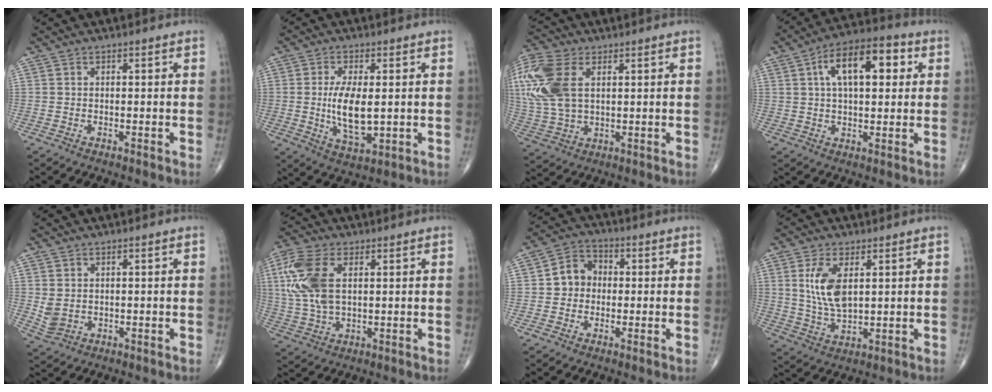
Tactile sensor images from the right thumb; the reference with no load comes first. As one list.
[{"total": 9.5, "force": [0.0, 4.1, 8.6], "torque": [-0.152, -0.022, 0.007]}, {"total": 18.0, "force": [5.0, 10.9, 13.5], "torque": [-0.343, 0.004, 0.098]}, {"total": 14.0, "force": [3.9, 6.7, 11.6], "torque": [-0.171, 0.020, 0.057]}, {"total": 3.4, "force": [0.4, 2.6, 2.2], "torque": [-0.041, -0.006, 0.019]}, {"total": 12.5, "force": [3.0, 6.8, 10.0], "torque": [-0.239, 0.002, 0.061]}, {"total": 6.4, "force": [0.0, 5.5, 3.2], "torque": [-0.033, 0.019, -0.011]}, {"total": 8.9, "force": [2.5, 4.3, 7.4], "torque": [-0.143, -0.015, 0.057]}]